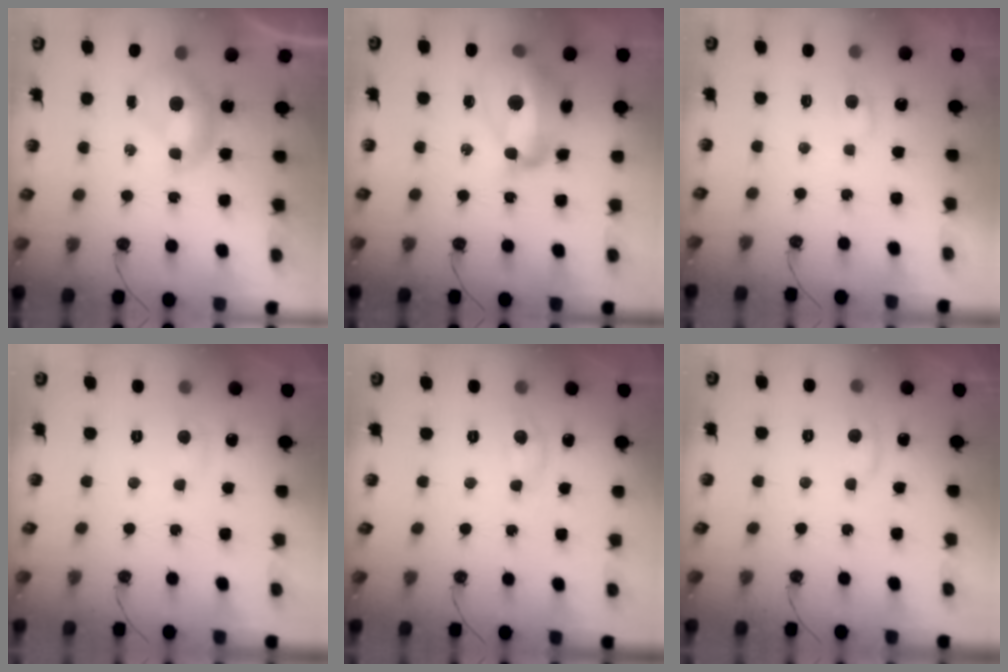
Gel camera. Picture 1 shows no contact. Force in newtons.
{"total": 12.3, "press": 12.2, "slide": 1.5}
{"total": 0.0}
{"total": 0.8, "press": 0.4, "slide": 0.6}
{"total": 0.0}
{"total": 0.7, "press": 0.1, "slide": 0.7}